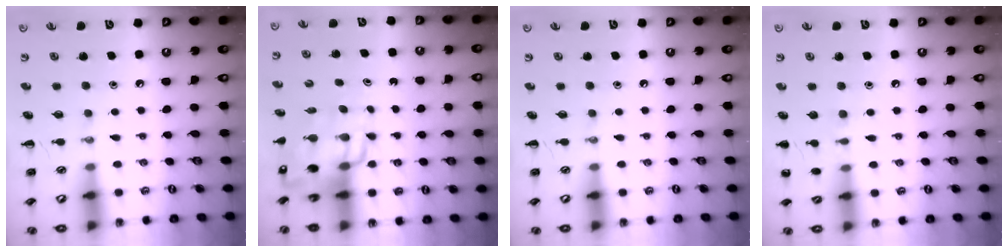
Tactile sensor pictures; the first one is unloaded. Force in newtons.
{"total": 14.0, "press": 13.2, "slide": 4.4}
{"total": 0.0}
{"total": 4.8, "press": 4.5, "slide": 1.5}